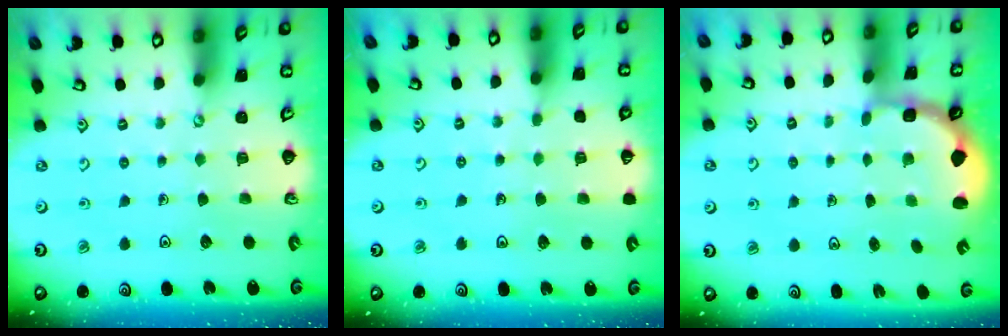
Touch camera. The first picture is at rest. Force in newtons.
{"total": 3.1, "press": 3.1, "slide": 0.4}
{"total": 2.6, "press": 2.0, "slide": 1.7}